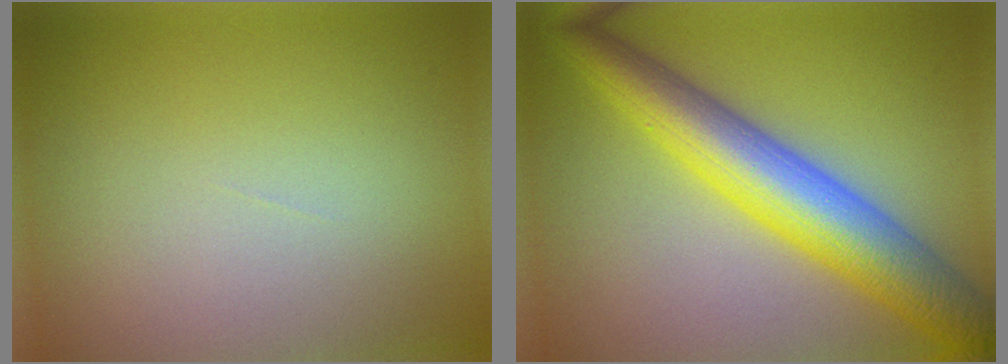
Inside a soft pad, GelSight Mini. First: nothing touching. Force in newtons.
{"total": 8.7, "press": 8.7, "slide": 0.1}